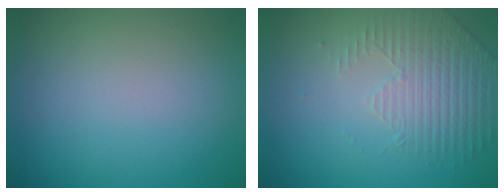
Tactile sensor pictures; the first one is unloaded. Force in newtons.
{"total": 2.1, "press": 1.8, "slide": 1.0}